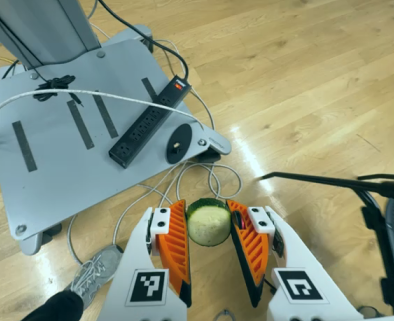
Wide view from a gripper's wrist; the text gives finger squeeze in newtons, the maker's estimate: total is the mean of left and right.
{"total": 7.9, "left": 7.7, "right": 8.1}